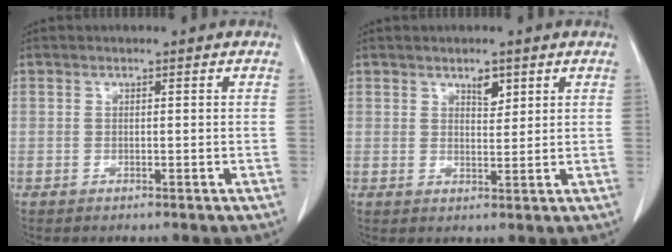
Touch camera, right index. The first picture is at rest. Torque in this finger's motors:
{"motor_torque": [0.07, 0.06, 0.01, 0.02]}